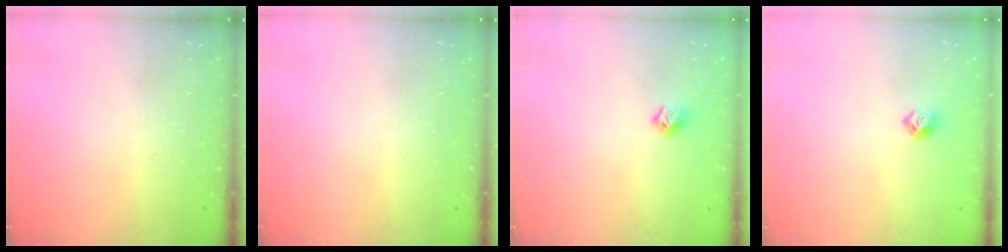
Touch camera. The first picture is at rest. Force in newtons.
{"total": 0.0}
{"total": 6.7, "press": 6.6, "slide": 0.9}
{"total": 5.6, "press": 5.5, "slide": 0.9}